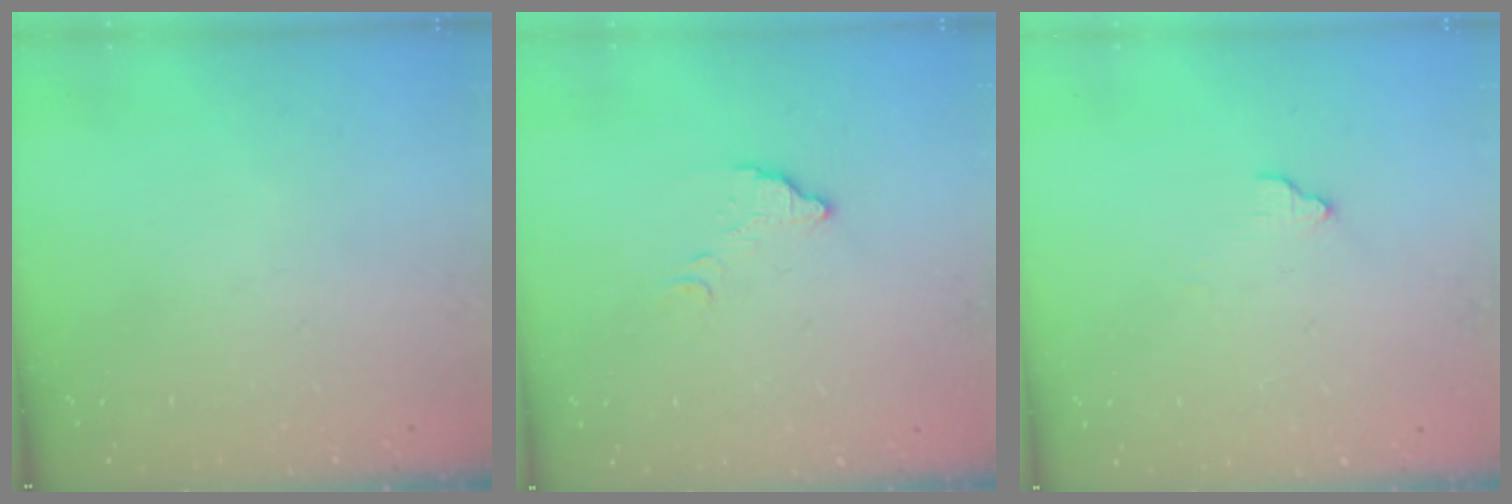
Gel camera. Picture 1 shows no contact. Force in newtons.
{"total": 6.0, "press": 6.0, "slide": 0.4}
{"total": 4.4, "press": 4.3, "slide": 0.2}